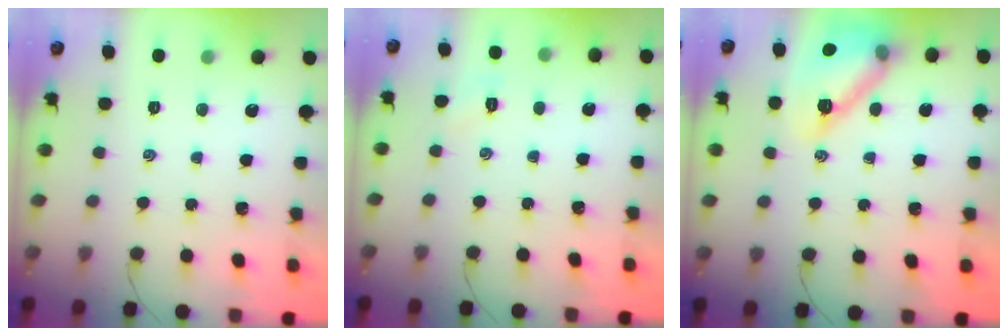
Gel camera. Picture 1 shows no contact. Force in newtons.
{"total": 3.1, "press": 3.0, "slide": 0.8}
{"total": 16.7, "press": 16.6, "slide": 1.8}